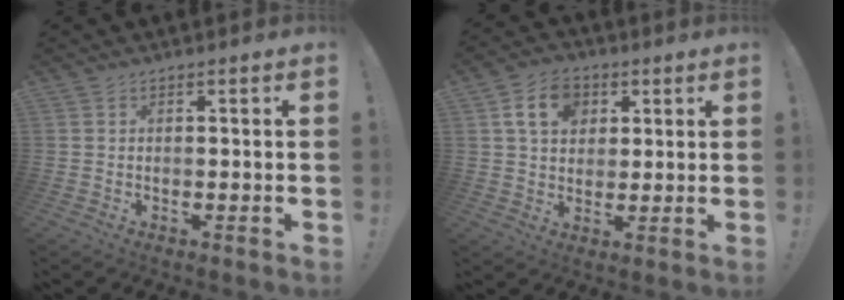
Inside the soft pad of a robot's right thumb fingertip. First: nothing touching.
{"total": 10.6, "force": [4.1, 8.2, 5.4], "torque": [-0.079, -0.004, 0.078]}